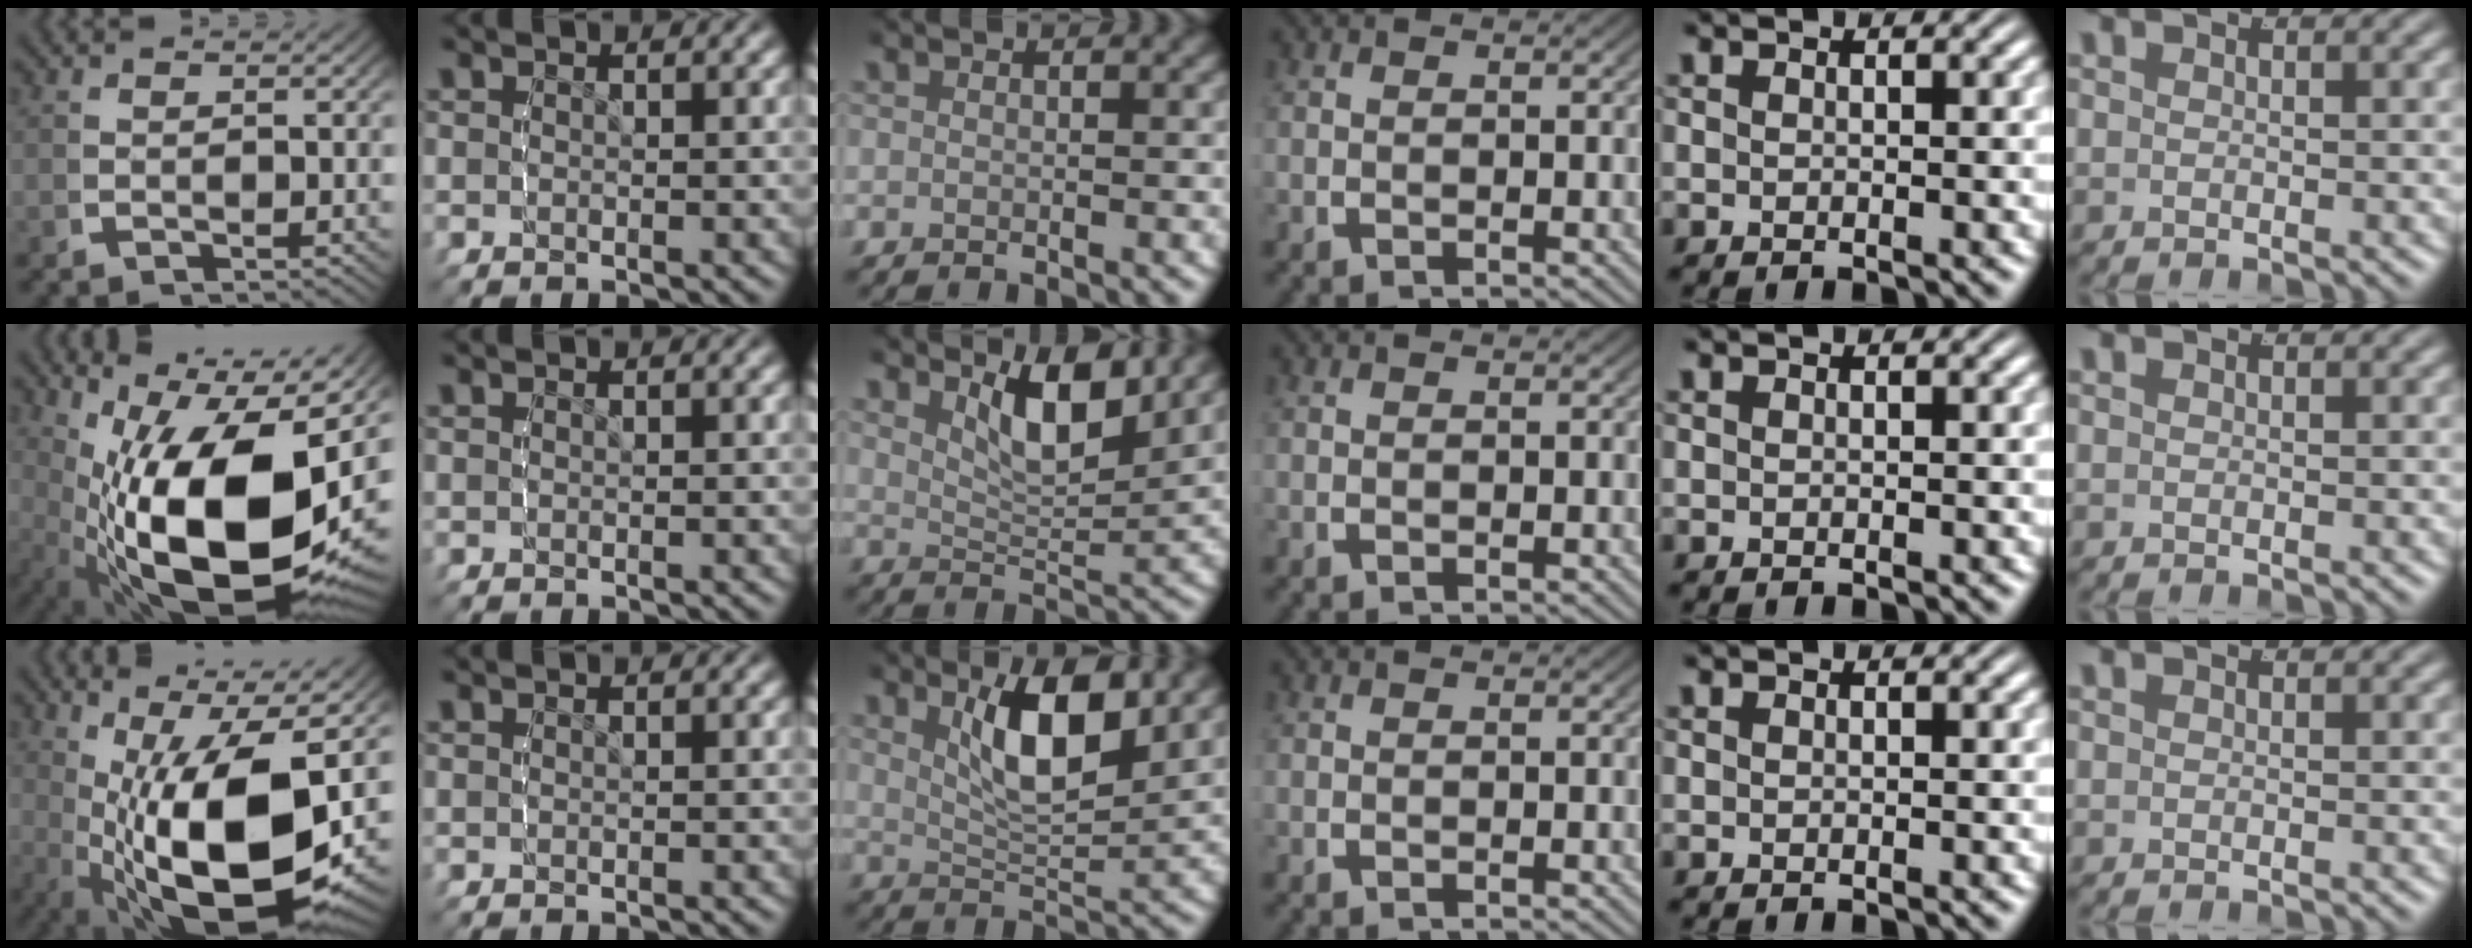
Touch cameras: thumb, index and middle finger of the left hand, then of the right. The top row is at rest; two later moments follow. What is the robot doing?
{"motion": "lift_and_place", "object": "glue stick"}